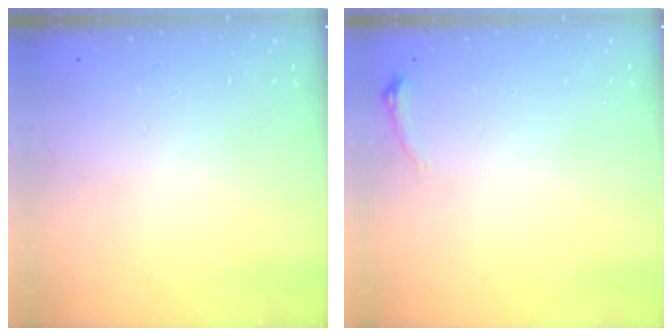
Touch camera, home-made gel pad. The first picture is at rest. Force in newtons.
{"total": 4.5, "press": 4.3, "slide": 1.1}